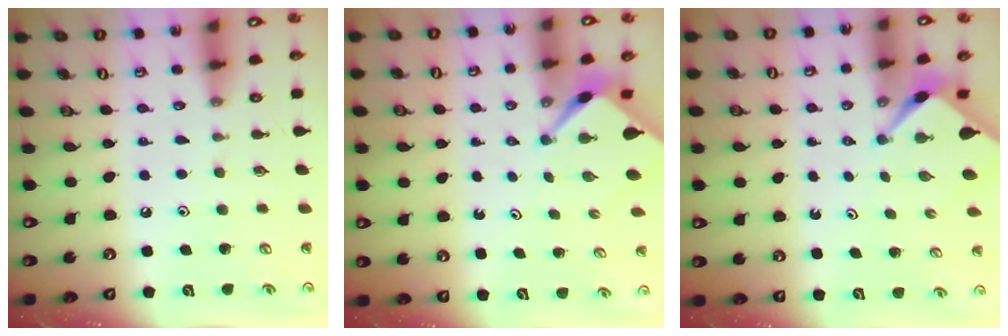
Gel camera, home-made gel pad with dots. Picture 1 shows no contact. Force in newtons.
{"total": 2.5, "press": 2.5, "slide": 0.2}
{"total": 2.4, "press": 2.4, "slide": 0.3}